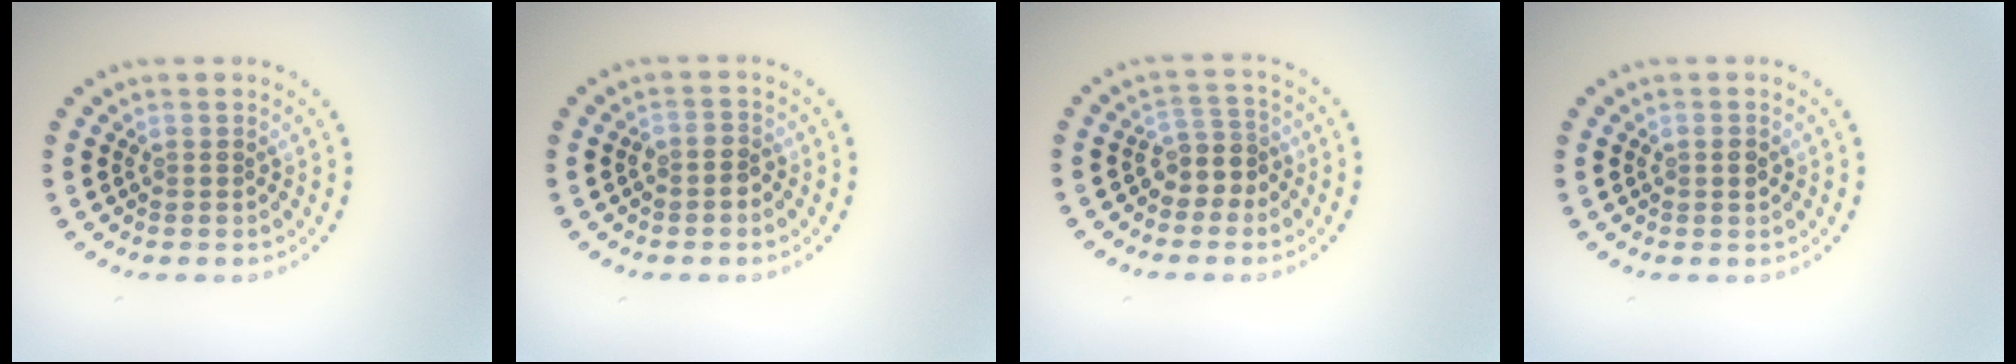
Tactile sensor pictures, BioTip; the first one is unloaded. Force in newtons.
{"total": 1.1, "press": 0.9, "slide": 0.7}
{"total": 2.6, "press": 2.2, "slide": 1.5}
{"total": 1.2, "press": 1.2, "slide": 0.1}